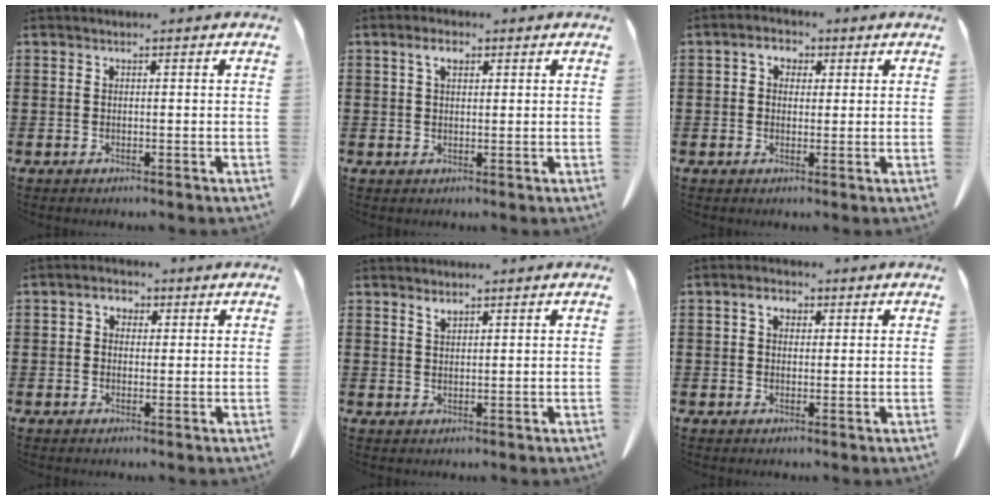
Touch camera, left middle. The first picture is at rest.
{"total": 2.9, "force": [1.4, 1.4, 2.1], "torque": [-0.040, 0.005, 0.022]}
{"total": 2.8, "force": [0.9, 2.1, 1.5], "torque": [-0.037, 0.012, 0.014]}
{"total": 2.2, "force": [0.6, 1.6, 1.3], "torque": [-0.030, 0.010, 0.009]}
{"total": 1.6, "force": [1.3, 0.4, 0.7], "torque": [-0.017, 0.002, 0.024]}
{"total": 2.8, "force": [1.2, 1.8, 1.8], "torque": [-0.034, 0.008, 0.018]}